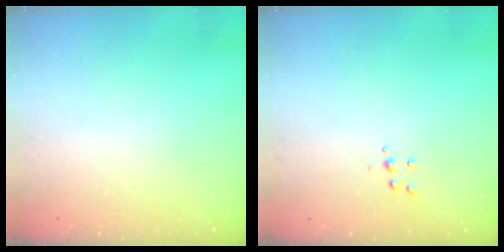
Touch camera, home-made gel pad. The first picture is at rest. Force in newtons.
{"total": 3.9, "press": 3.8, "slide": 0.4}